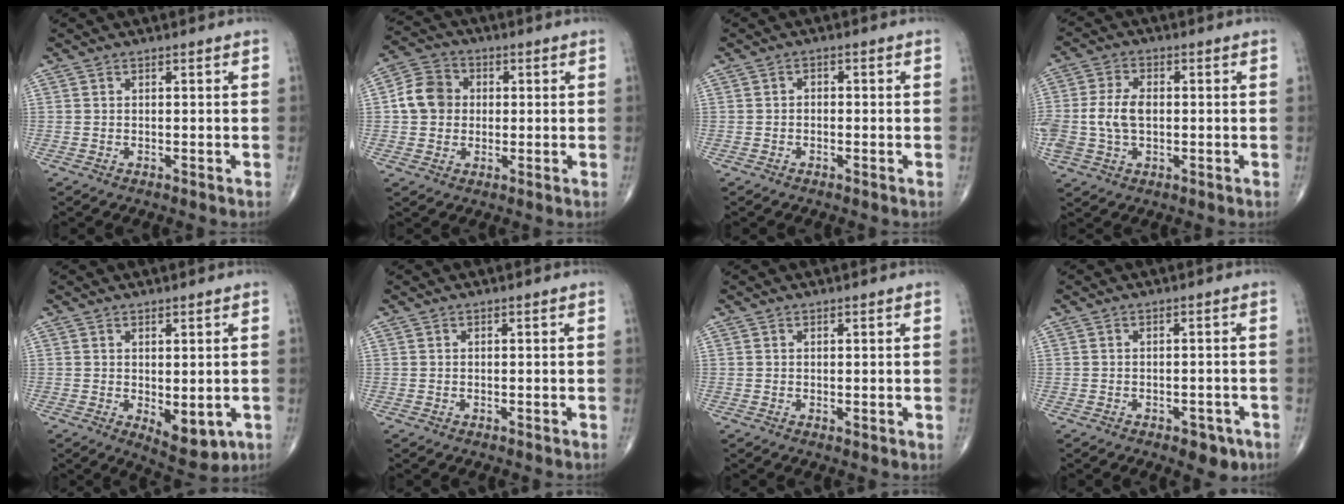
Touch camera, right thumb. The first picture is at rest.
{"total": 7.8, "force": [0.4, 6.9, 3.8], "torque": [-0.054, 0.016, -0.003]}
{"total": 1.0, "force": [-0.4, 0.8, 0.5], "torque": [0.001, 0.006, -0.012]}
{"total": 8.5, "force": [-0.4, 5.5, 6.5], "torque": [-0.144, 0.013, -0.006]}
{"total": 6.5, "force": [-1.3, 3.0, 5.7], "torque": [-0.060, -0.014, -0.005]}
{"total": 0.0}
{"total": 0.7, "force": [0.1, 0.2, 0.7], "torque": [-0.010, -0.005, 0.002]}
{"total": 4.1, "force": [-2.3, 2.1, 2.6], "torque": [-0.016, 0.009, -0.026]}